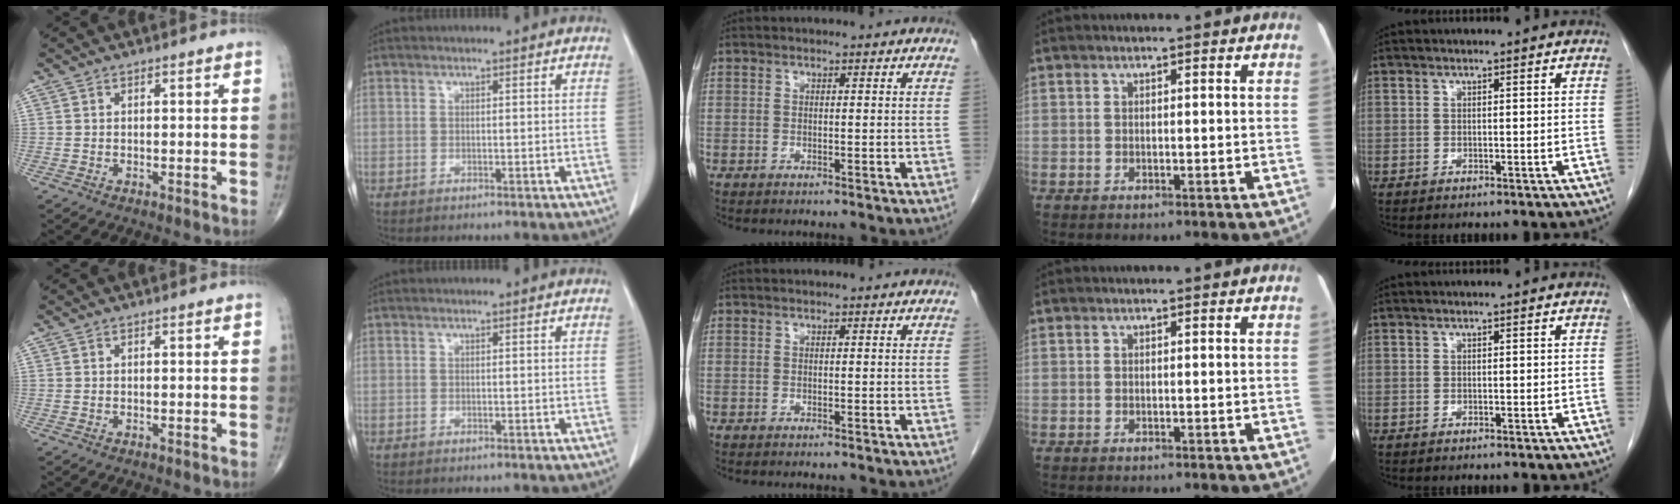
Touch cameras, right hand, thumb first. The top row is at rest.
{}